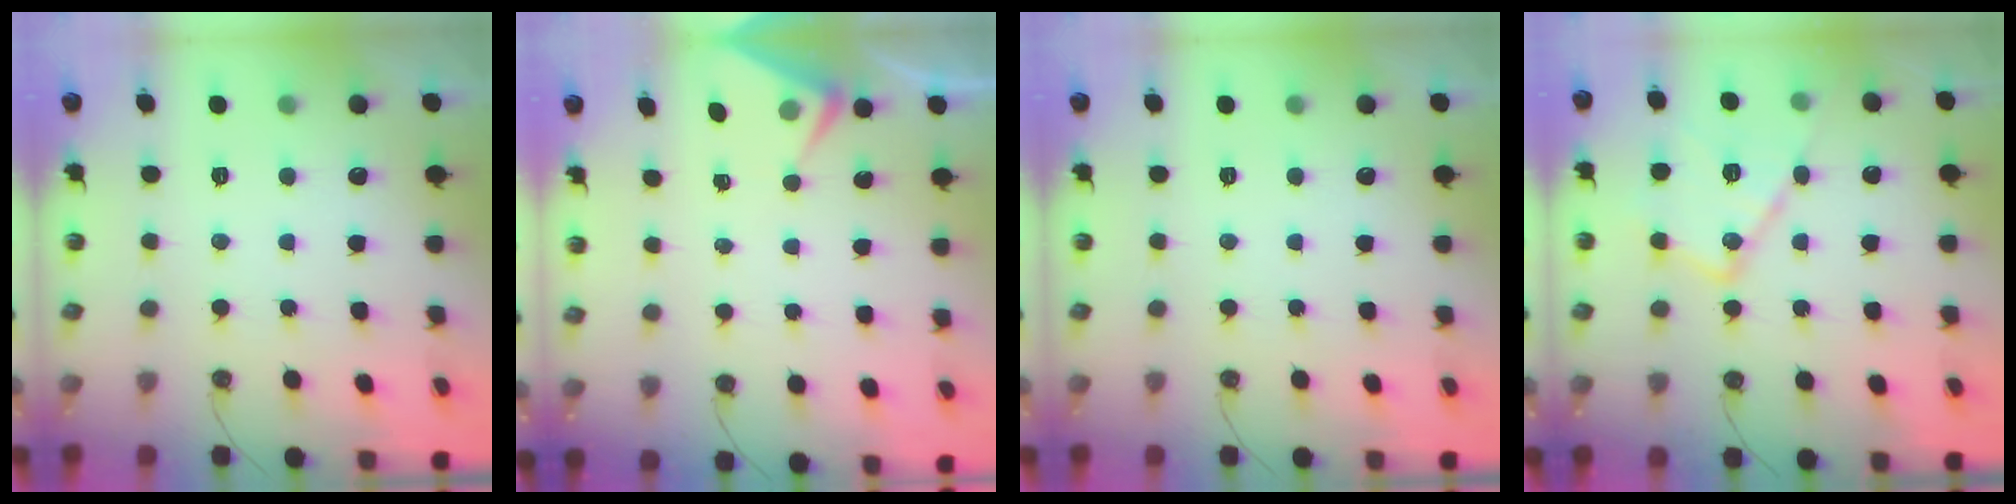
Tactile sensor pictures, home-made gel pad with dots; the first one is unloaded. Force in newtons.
{"total": 4.4, "press": 4.3, "slide": 0.5}
{"total": 0.0}
{"total": 14.6, "press": 14.6, "slide": 1.3}